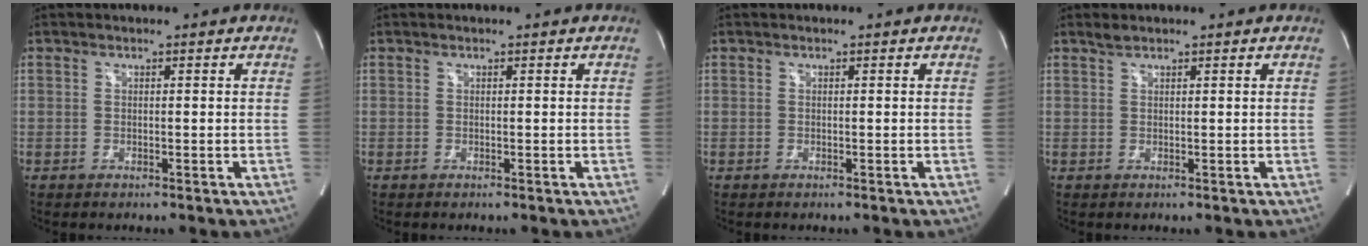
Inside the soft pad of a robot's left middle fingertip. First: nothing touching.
{"total": 0.0}
{"total": 0.0}
{"total": 0.9, "force": [0.9, 0.0, 0.3], "torque": [-0.012, 0.004, 0.022]}